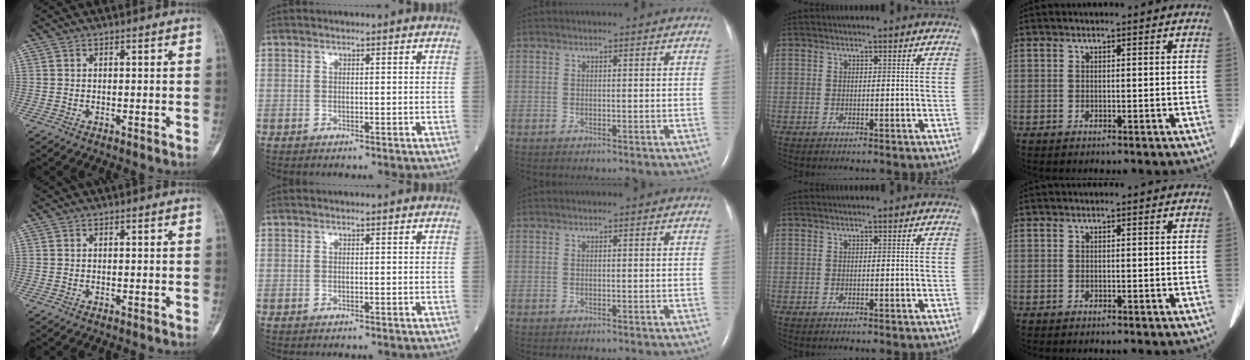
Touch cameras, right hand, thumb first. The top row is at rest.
{}